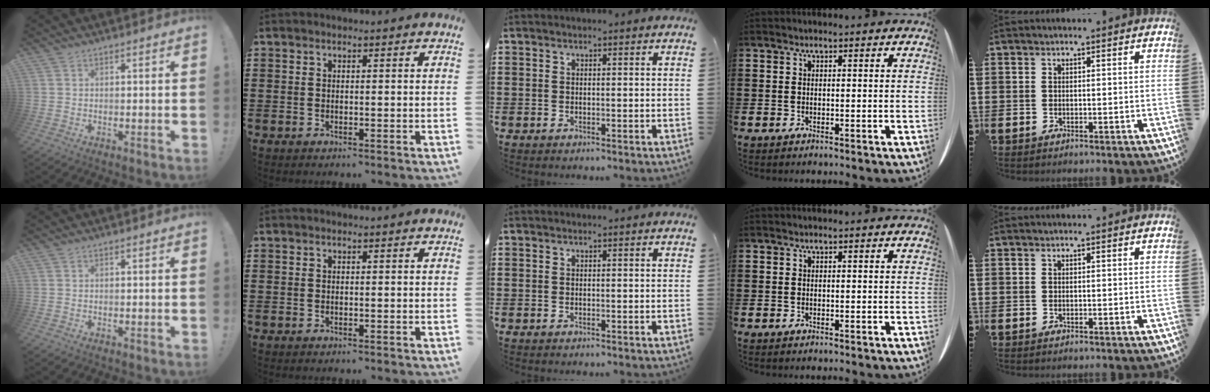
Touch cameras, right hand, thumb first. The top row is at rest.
{}